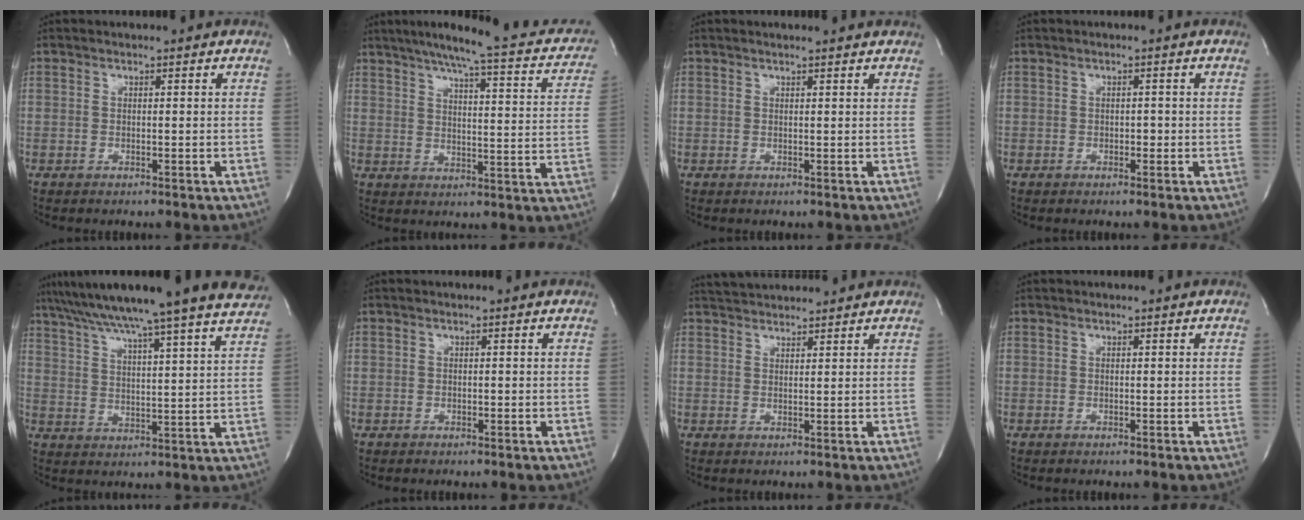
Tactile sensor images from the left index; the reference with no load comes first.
{"total": 22.5, "force": [18.5, 3.5, 12.2], "torque": [-0.168, 0.000, 0.219]}
{"total": 2.5, "force": [2.4, -0.1, 0.8], "torque": [-0.015, 0.008, 0.026]}
{"total": 0.9, "force": [-0.3, 0.6, 0.5], "torque": [-0.005, 0.003, -0.007]}
{"total": 24.9, "force": [21.7, -1.0, 12.3], "torque": [-0.212, -0.012, 0.296]}
{"total": 0.0}
{"total": 5.5, "force": [5.4, 0.6, 1.2], "torque": [-0.026, 0.035, 0.088]}
{"total": 0.0}